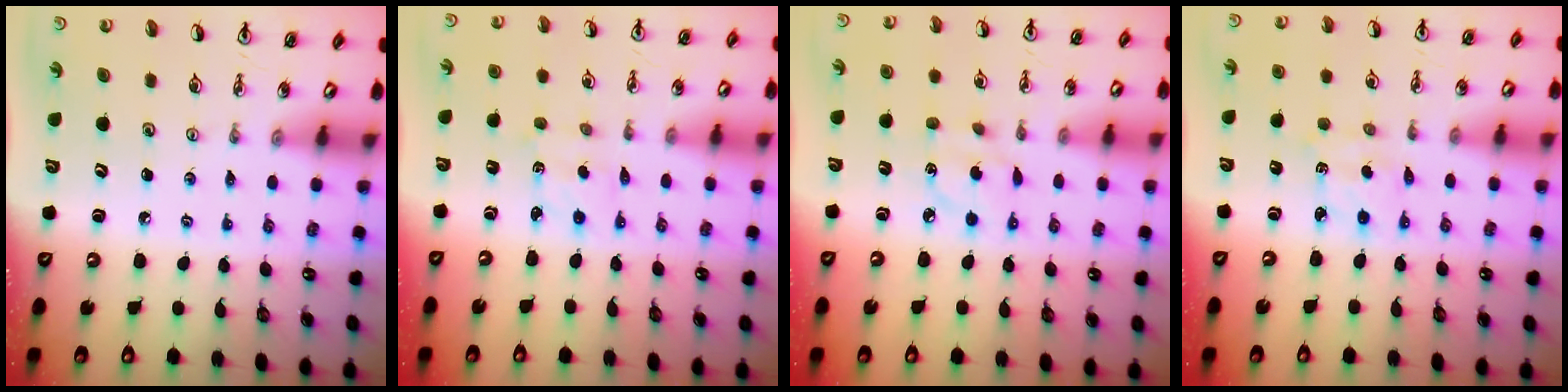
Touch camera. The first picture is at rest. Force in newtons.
{"total": 1.5, "press": 1.3, "slide": 0.7}
{"total": 4.0, "press": 4.0, "slide": 0.4}
{"total": 2.4, "press": 2.4, "slide": 0.3}